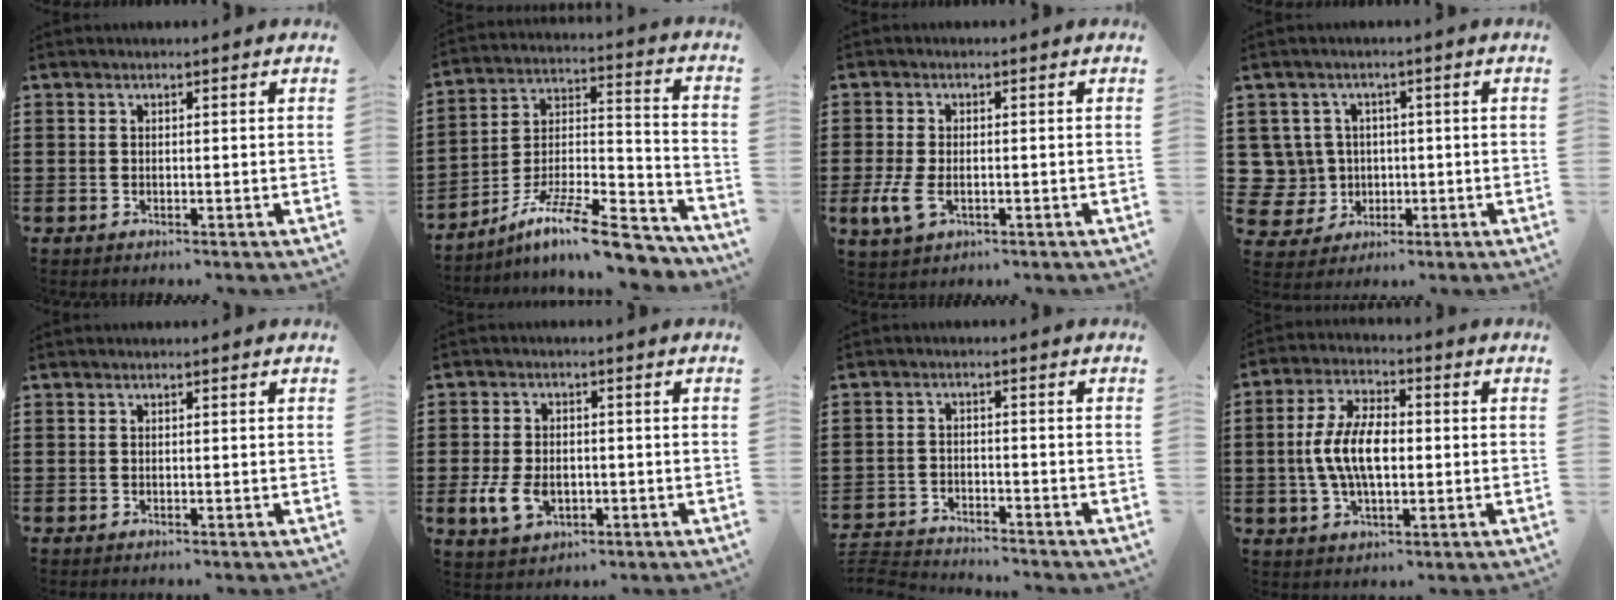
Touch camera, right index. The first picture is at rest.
{"total": 12.7, "force": [-10.0, 2.1, 7.6], "torque": [-0.121, 0.029, -0.185]}
{"total": 4.3, "force": [-1.0, 2.4, 3.5], "torque": [-0.097, -0.012, -0.026]}
{"total": 6.2, "force": [0.3, 6.0, 1.4], "torque": [-0.076, 0.008, 0.005]}
{"total": 0.0}
{"total": 5.3, "force": [-0.6, 3.6, 3.9], "torque": [-0.100, -0.004, -0.016]}
{"total": 3.1, "force": [-3.1, 0.2, -0.1], "torque": [-0.012, -0.003, -0.071]}
{"total": 8.6, "force": [-0.5, 4.2, 7.5], "torque": [-0.170, 0.001, -0.018]}